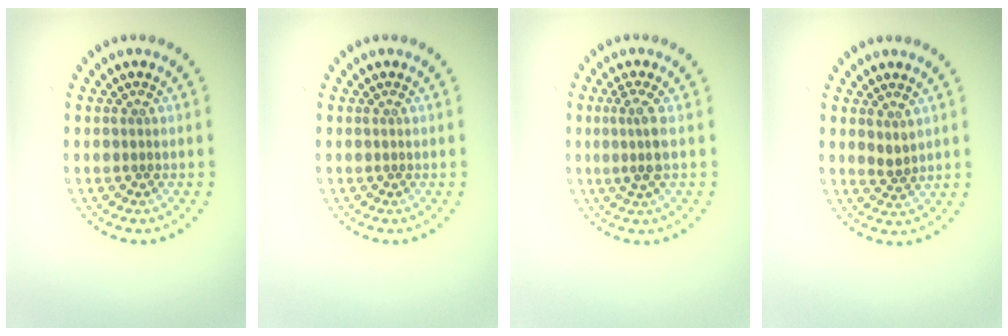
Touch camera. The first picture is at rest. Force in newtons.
{"total": 0.0}
{"total": 2.2, "press": 1.9, "slide": 1.2}
{"total": 1.3, "press": 1.1, "slide": 0.7}